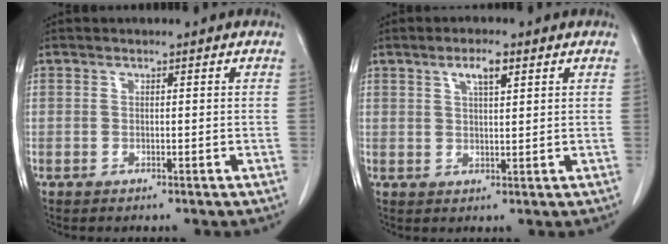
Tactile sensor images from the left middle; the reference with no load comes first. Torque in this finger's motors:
{"motor_torque": [0.57, -0.38, 0.05, 0.05]}